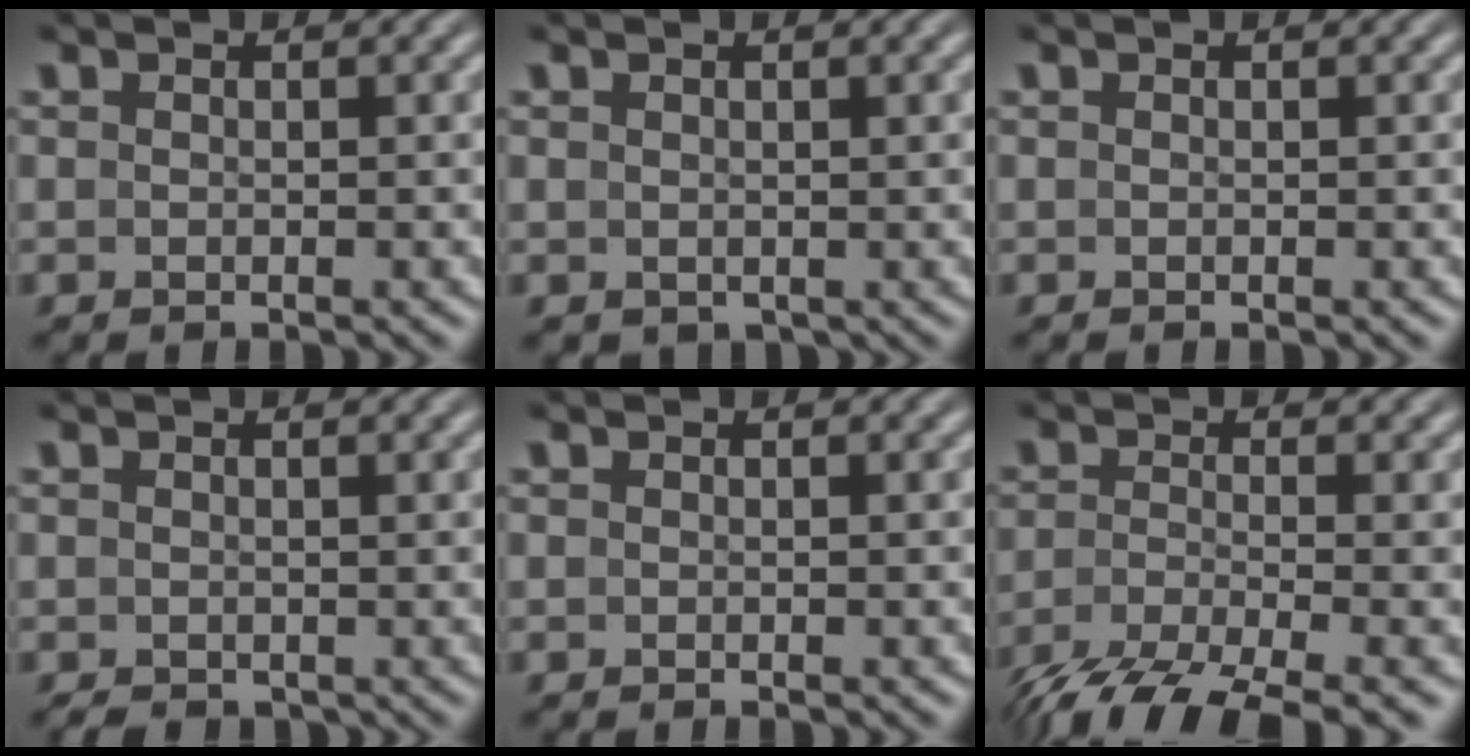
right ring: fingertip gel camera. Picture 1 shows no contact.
{"total": 0.8, "force": [0.0, 0.8, 0.1], "torque": [-0.002, -0.013, 0.013]}
{"total": 0.0}
{"total": 1.2, "force": [-0.9, 0.8, 0.3], "torque": [-0.003, -0.014, -0.007]}
{"total": 0.0}
{"total": 6.8, "force": [-5.3, 1.7, 3.9], "torque": [-0.066, -0.021, -0.070]}